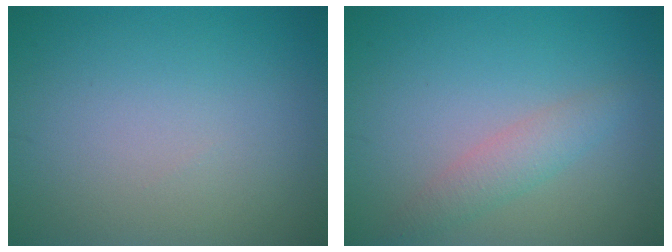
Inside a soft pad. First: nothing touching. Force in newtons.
{"total": 2.2, "press": 2.2, "slide": 0.1}